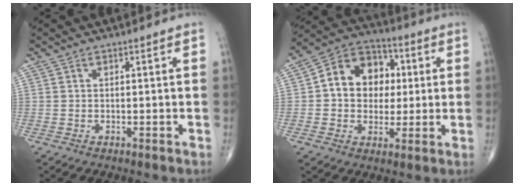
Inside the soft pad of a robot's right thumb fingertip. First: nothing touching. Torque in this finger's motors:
{"motor_torque": [-0.26, 0.71, 0.18, -0.02, 0.10]}